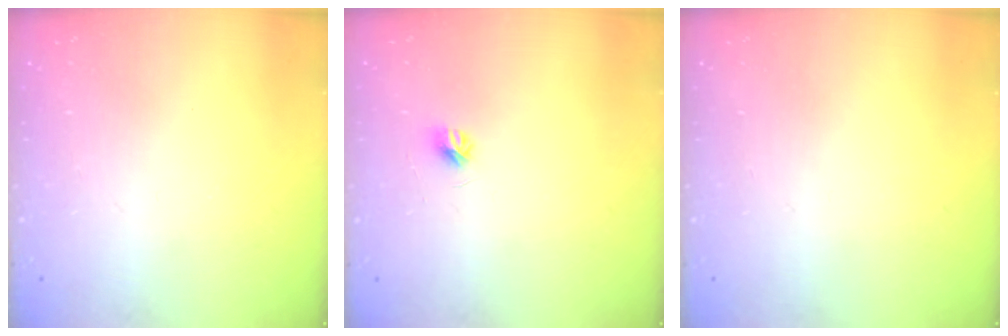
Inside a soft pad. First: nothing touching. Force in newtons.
{"total": 4.1, "press": 4.0, "slide": 0.4}
{"total": 0.0}